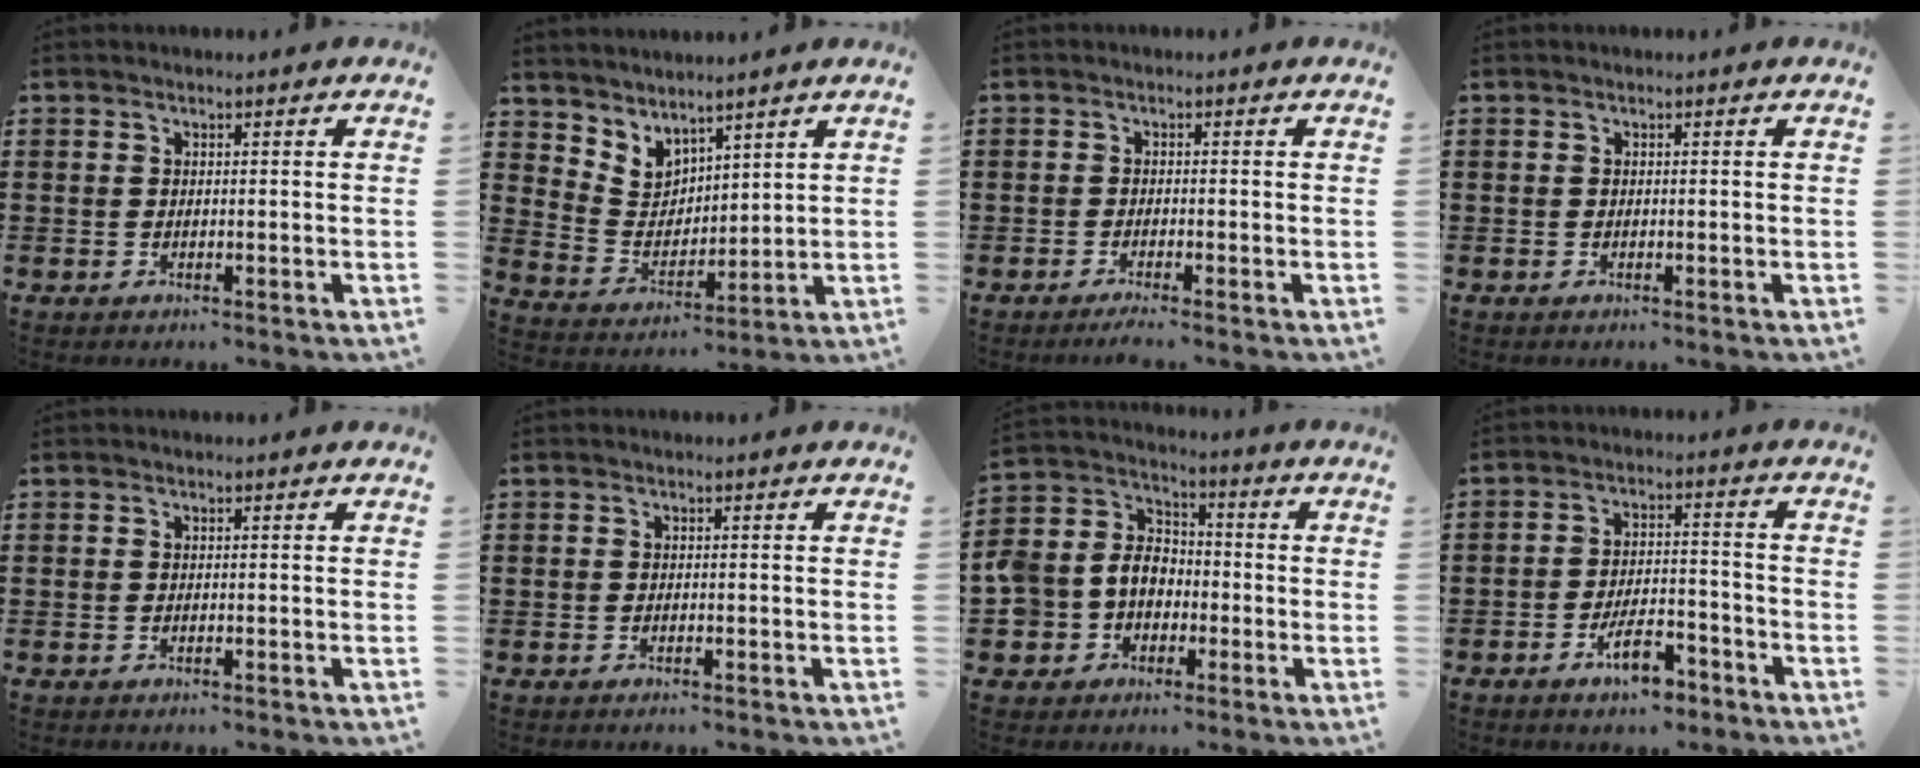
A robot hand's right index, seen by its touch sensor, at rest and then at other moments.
{"total": 4.7, "force": [3.9, 2.7, 0.2], "torque": [-0.032, -0.018, 0.074]}
{"total": 1.3, "force": [-1.1, -0.1, 0.7], "torque": [-0.012, -0.004, -0.019]}
{"total": 0.0}
{"total": 0.0}
{"total": 0.0}
{"total": 7.1, "force": [-1.4, 6.5, 2.6], "torque": [-0.094, 0.003, -0.035]}
{"total": 6.8, "force": [-4.4, 2.3, 4.7], "torque": [-0.086, 0.010, -0.080]}